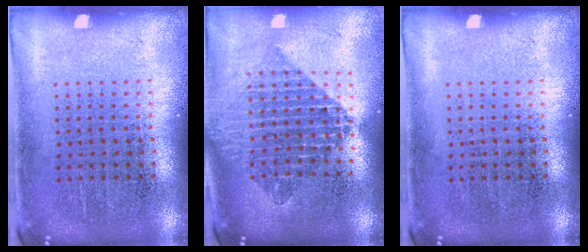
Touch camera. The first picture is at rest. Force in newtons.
{"total": 2.1, "press": 1.7, "slide": 1.3}
{"total": 0.0}